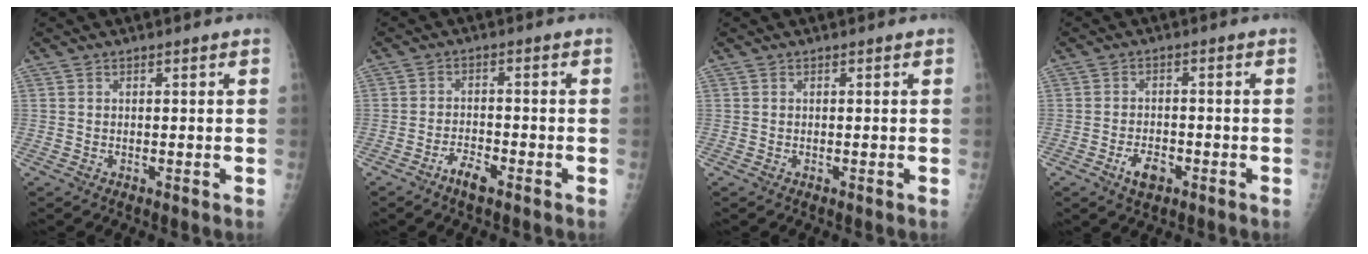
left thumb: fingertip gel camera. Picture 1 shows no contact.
{"total": 3.8, "force": [-2.7, 1.2, 2.3], "torque": [-0.045, 0.018, -0.050]}
{"total": 0.0}
{"total": 4.4, "force": [-2.3, 2.5, 2.8], "torque": [-0.041, 0.012, -0.039]}